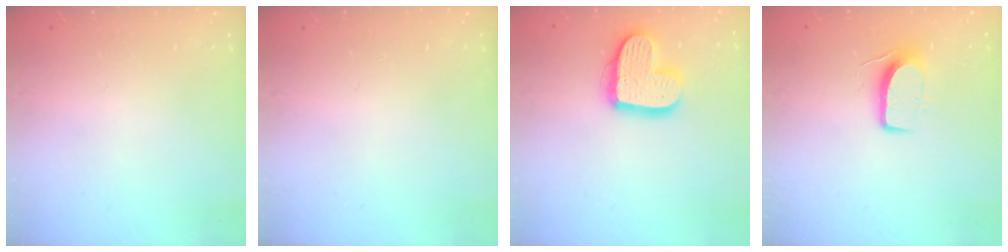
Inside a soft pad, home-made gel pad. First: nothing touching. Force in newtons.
{"total": 0.0}
{"total": 16.1, "press": 16.1, "slide": 1.3}
{"total": 7.6, "press": 7.6, "slide": 0.5}